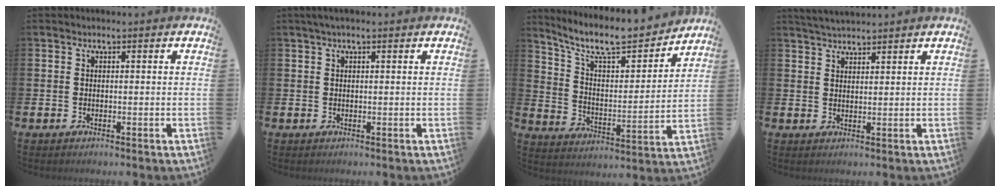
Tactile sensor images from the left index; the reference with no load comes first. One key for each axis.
{"total": 1.3, "fx": 0.9, "fy": 0.2, "fz": 1.0, "tx": -0.020, "ty": 0.003, "tz": 0.014}
{"total": 9.8, "fx": 8.6, "fy": 2.6, "fz": 3.9, "tx": -0.113, "ty": -0.060, "tz": 0.149}
{"total": 3.1, "fx": 3.0, "fy": 0.3, "fz": 0.4, "tx": -0.016, "ty": -0.010, "tz": 0.057}